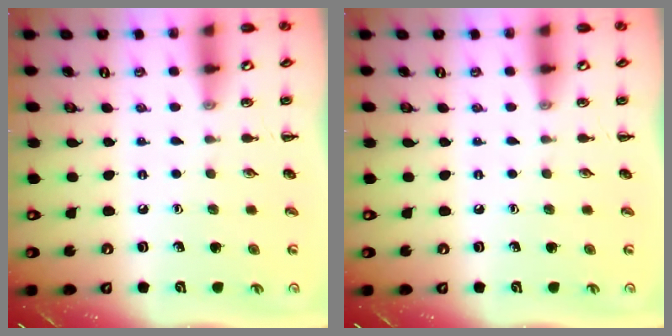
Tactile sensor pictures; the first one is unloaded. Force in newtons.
{"total": 0.0}